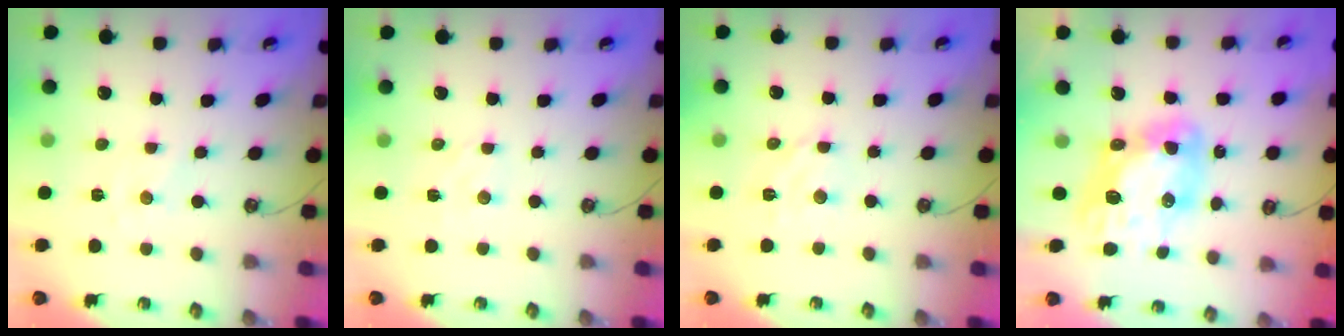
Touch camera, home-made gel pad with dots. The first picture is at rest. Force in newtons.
{"total": 2.8, "press": 2.8, "slide": 0.3}
{"total": 6.0, "press": 6.0, "slide": 0.3}
{"total": 15.1, "press": 15.0, "slide": 1.4}